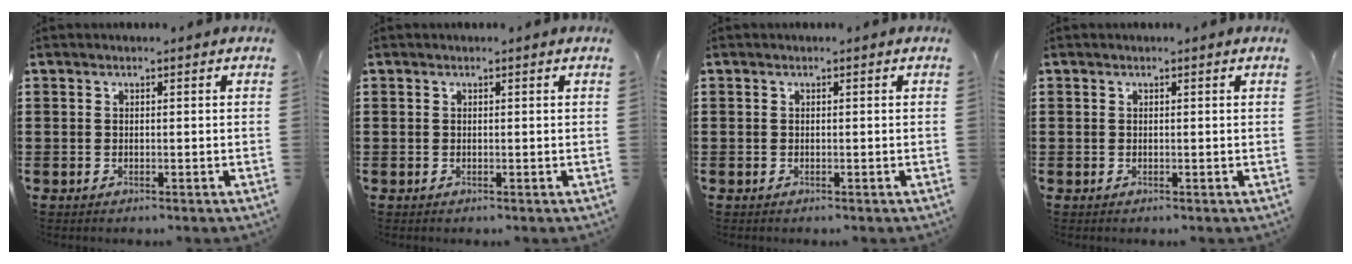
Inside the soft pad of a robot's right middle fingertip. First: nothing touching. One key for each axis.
{"total": 0.0}
{"total": 0.0}
{"total": 0.0}